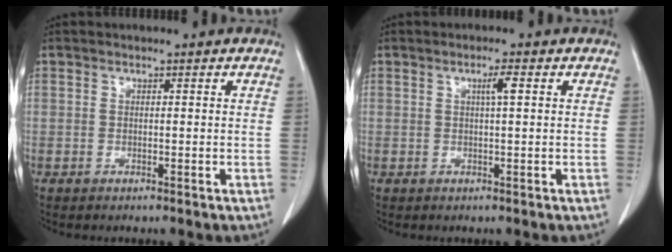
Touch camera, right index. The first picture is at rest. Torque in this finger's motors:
{"motor_torque": [0.34, 0.05, 0.05, 0.04]}